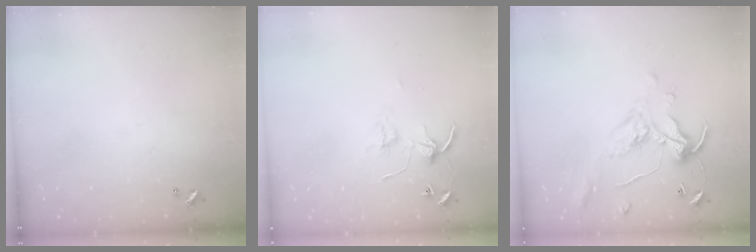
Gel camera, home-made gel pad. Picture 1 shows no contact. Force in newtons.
{"total": 3.6, "press": 3.6, "slide": 0.1}
{"total": 1.1, "press": 0.8, "slide": 0.9}